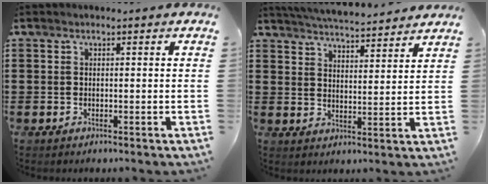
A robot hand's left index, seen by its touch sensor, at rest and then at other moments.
{"total": 4.9, "force": [4.8, -0.3, 0.8], "torque": [-0.035, -0.029, 0.084]}